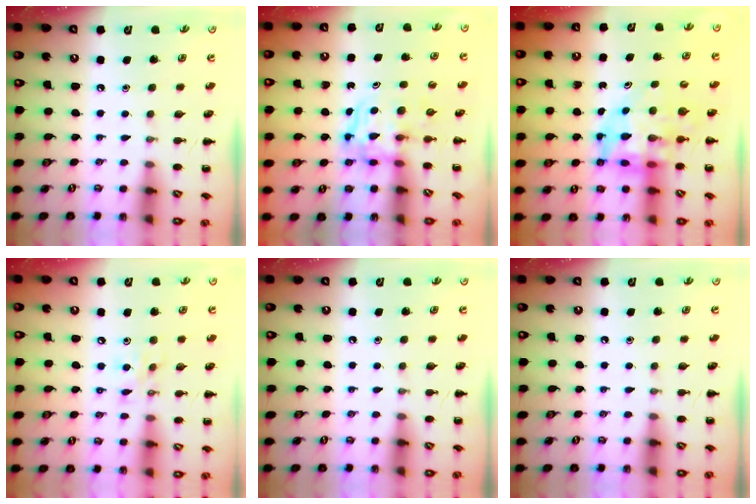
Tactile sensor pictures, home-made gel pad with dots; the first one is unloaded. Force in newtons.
{"total": 3.5, "press": 3.5, "slide": 0.2}
{"total": 9.1, "press": 8.6, "slide": 3.1}
{"total": 6.3, "press": 6.3, "slide": 0.6}
{"total": 0.0}
{"total": 0.0}